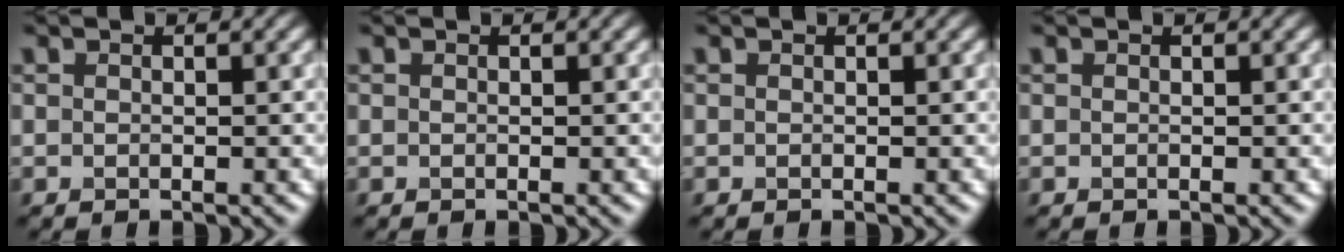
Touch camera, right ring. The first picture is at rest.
{"total": 0.0}
{"total": 0.0}
{"total": 0.0}